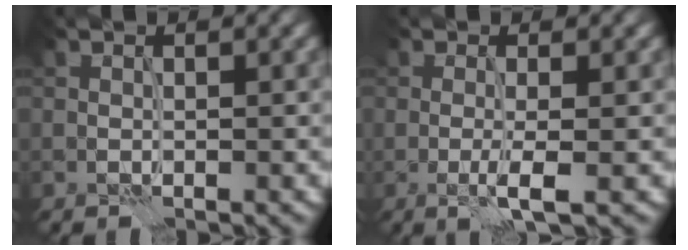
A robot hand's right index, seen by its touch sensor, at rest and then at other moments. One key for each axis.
{"total": 2.1, "fx": -0.6, "fy": 0.1, "fz": 2.0, "tx": -0.040, "ty": -0.005, "tz": -0.013}